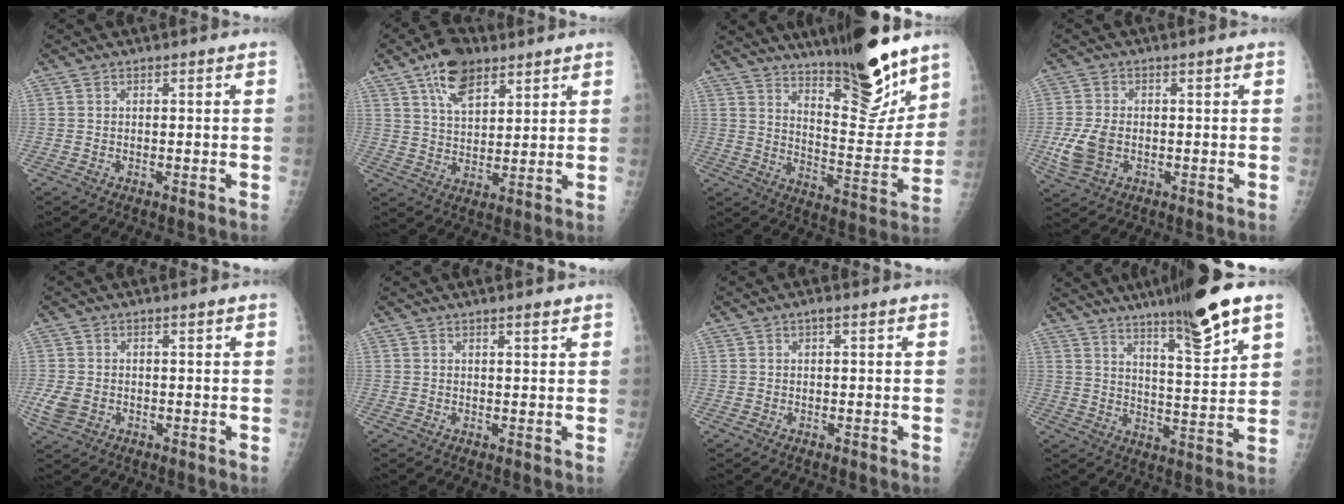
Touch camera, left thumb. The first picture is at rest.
{"total": 10.7, "force": [6.3, 7.1, 4.9], "torque": [-0.045, -0.027, 0.104]}
{"total": 20.1, "force": [15.1, 4.9, 12.3], "torque": [-0.142, -0.110, 0.238]}
{"total": 6.2, "force": [-1.1, 4.1, 4.5], "torque": [-0.104, -0.001, -0.017]}
{"total": 4.1, "force": [-0.8, 3.1, 2.7], "torque": [-0.067, 0.002, -0.010]}
{"total": 1.5, "force": [1.2, 0.1, 1.0], "torque": [-0.013, -0.007, 0.019]}
{"total": 0.8, "force": [0.3, 0.2, 0.7], "torque": [-0.014, 0.003, 0.002]}
{"total": 13.3, "force": [8.9, 1.3, 9.9], "torque": [-0.148, -0.050, 0.144]}